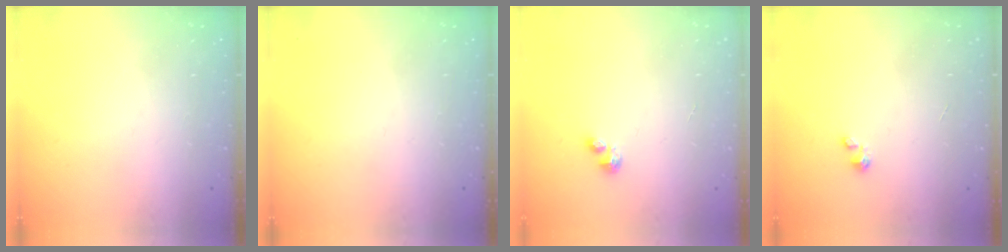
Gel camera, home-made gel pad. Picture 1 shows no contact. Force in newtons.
{"total": 0.0}
{"total": 2.1, "press": 2.1, "slide": 0.2}
{"total": 0.8, "press": 0.7, "slide": 0.3}